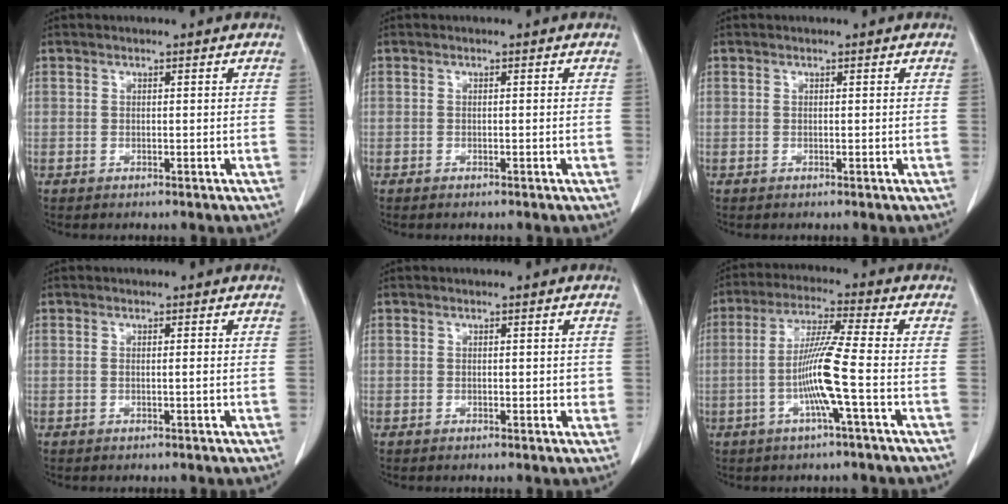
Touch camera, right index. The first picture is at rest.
{"total": 0.7, "force": [-0.6, 0.1, 0.3], "torque": [-0.010, -0.002, -0.008]}
{"total": 0.0}
{"total": 0.7, "force": [-0.1, 0.0, 0.7], "torque": [-0.014, 0.000, 0.000]}
{"total": 1.6, "force": [0.0, 1.0, 1.2], "torque": [-0.011, 0.004, 0.001]}
{"total": 9.0, "force": [-2.3, -1.1, 8.7], "torque": [-0.172, -0.002, -0.046]}